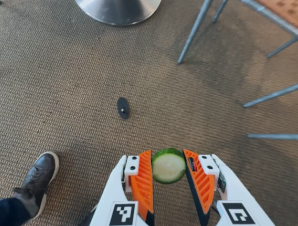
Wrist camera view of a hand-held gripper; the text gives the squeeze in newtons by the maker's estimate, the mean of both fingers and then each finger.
{"total": 8.4, "left": 8.5, "right": 8.2}